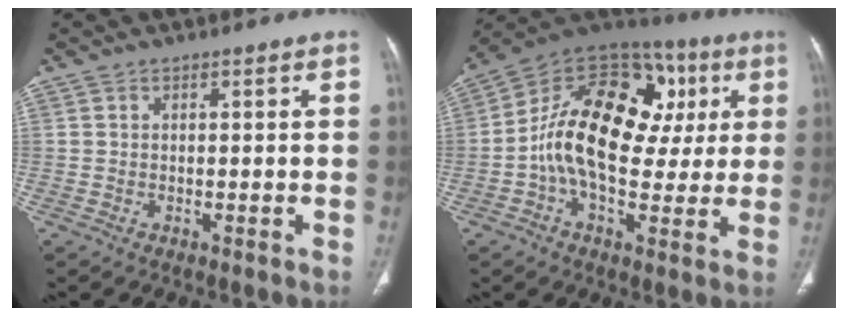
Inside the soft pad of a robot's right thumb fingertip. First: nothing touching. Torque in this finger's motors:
{"motor_torque": [2.41, 2.60, 1.50, -0.66, 0.50]}